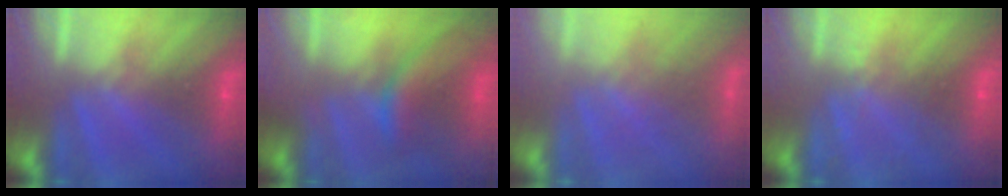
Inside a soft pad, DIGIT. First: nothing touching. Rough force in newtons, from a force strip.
{"total": 7.7}
{"total": 3.0}
{"total": 1.9}